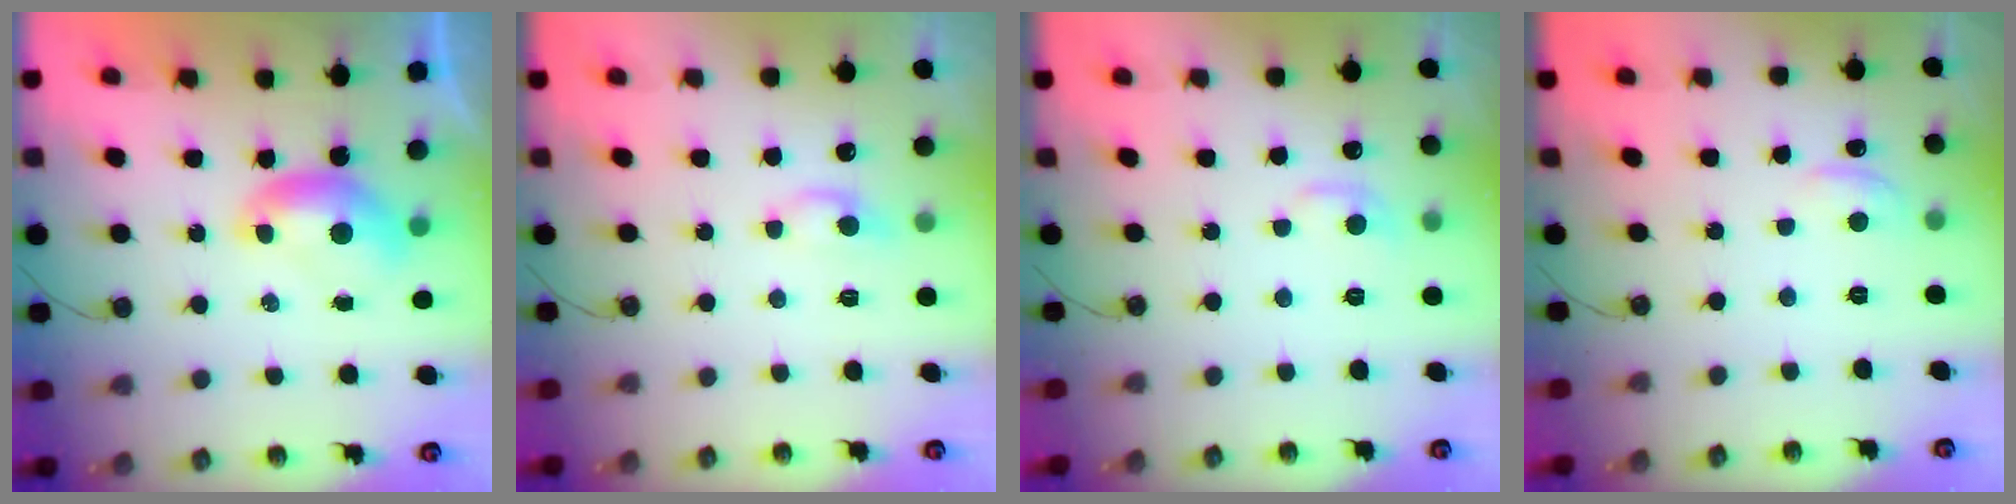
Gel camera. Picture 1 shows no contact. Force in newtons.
{"total": 1.7, "press": 1.6, "slide": 0.6}
{"total": 0.8, "press": 0.2, "slide": 0.8}
{"total": 0.8, "press": 0.4, "slide": 0.7}